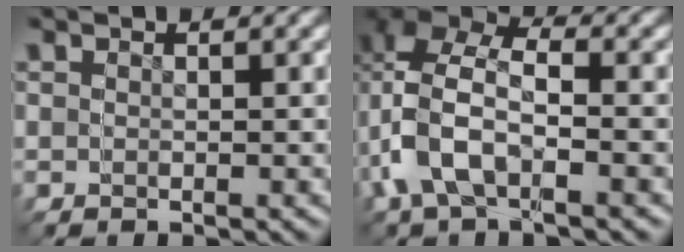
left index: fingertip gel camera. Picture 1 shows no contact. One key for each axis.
{"total": 6.0, "fx": -0.5, "fy": 5.0, "fz": 3.2, "tx": -0.086, "ty": -0.008, "tz": -0.016}